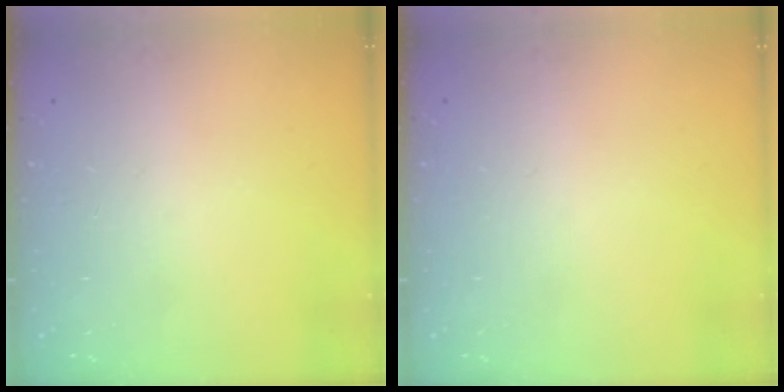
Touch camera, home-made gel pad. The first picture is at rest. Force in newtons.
{"total": 0.0}